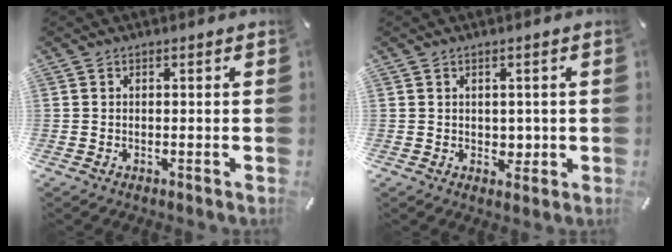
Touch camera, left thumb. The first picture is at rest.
{"total": 2.5, "force": [0.3, 2.4, 0.9], "torque": [-0.003, -0.003, 0.002]}